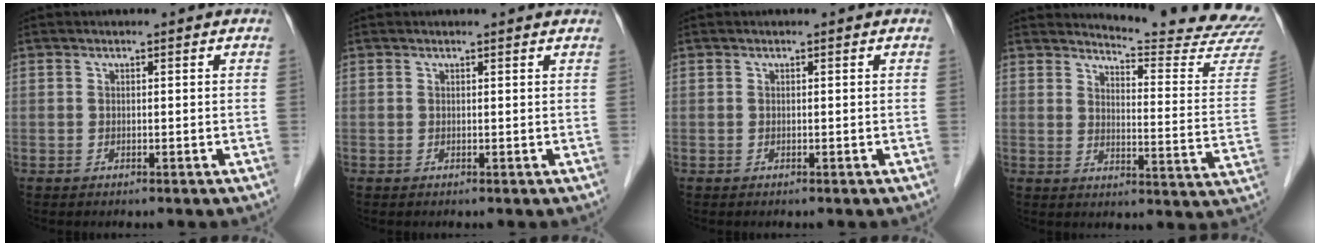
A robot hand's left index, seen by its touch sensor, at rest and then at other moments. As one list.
[{"total": 1.8, "force": [1.7, 0.1, 0.3], "torque": [-0.013, 0.004, 0.013]}, {"total": 0.0}, {"total": 16.9, "force": [16.7, -1.0, 2.2], "torque": [-0.023, -0.144, 0.179]}]